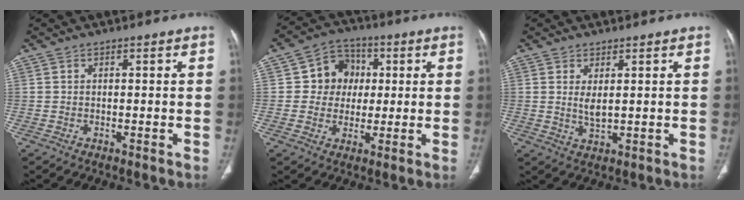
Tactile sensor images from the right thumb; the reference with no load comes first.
{"total": 8.9, "force": [1.2, 8.2, 3.4], "torque": [-0.004, 0.009, 0.013]}
{"total": 2.9, "force": [0.8, 1.0, 2.6], "torque": [-0.053, -0.014, 0.022]}